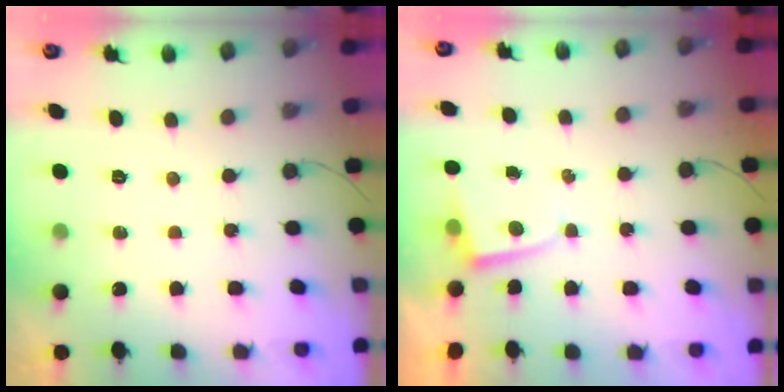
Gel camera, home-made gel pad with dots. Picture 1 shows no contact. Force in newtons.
{"total": 1.2, "press": 1.2, "slide": 0.2}